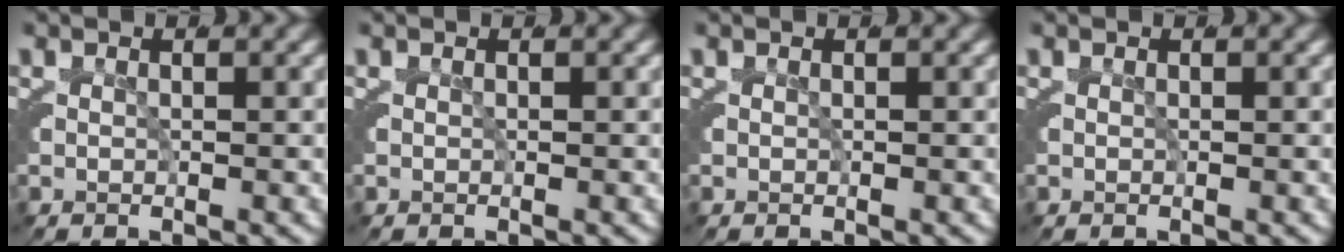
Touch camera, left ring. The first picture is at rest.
{"total": 0.0}
{"total": 0.0}
{"total": 0.0}